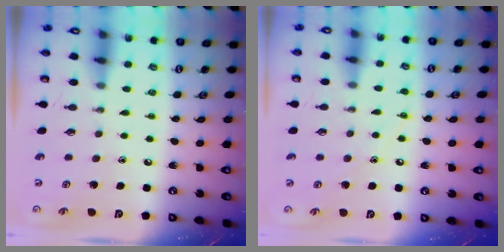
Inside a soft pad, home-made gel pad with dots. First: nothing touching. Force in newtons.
{"total": 6.0, "press": 5.9, "slide": 0.6}